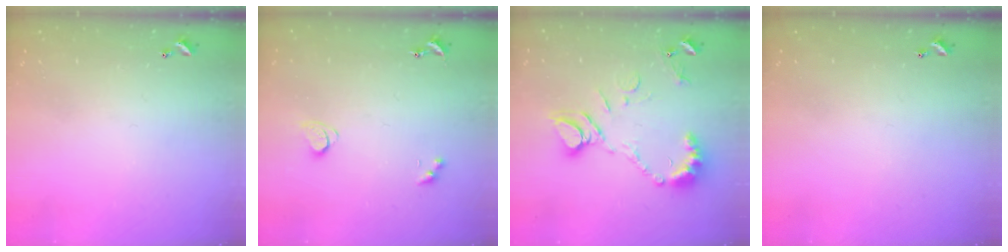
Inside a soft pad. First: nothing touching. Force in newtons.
{"total": 2.1, "press": 2.1, "slide": 0.4}
{"total": 11.1, "press": 11.0, "slide": 1.3}
{"total": 0.0}